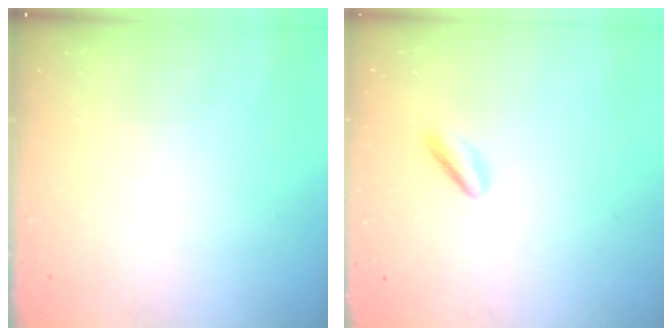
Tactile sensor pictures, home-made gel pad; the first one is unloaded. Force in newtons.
{"total": 2.1, "press": 1.9, "slide": 0.9}